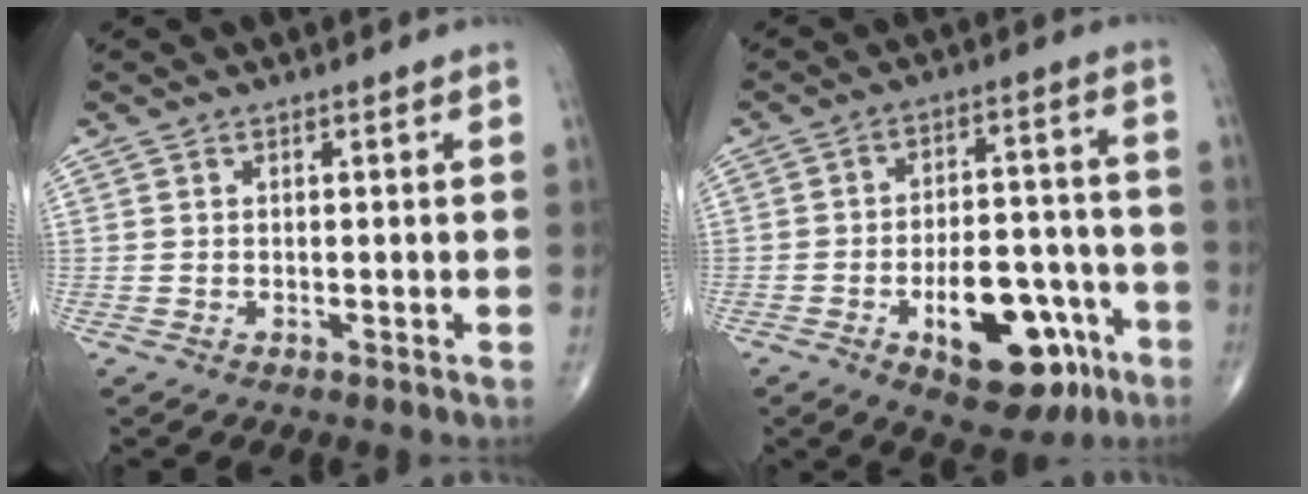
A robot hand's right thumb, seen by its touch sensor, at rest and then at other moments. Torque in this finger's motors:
{"motor_torque": [2.66, 2.35, 0.84, -0.95, 0.36]}